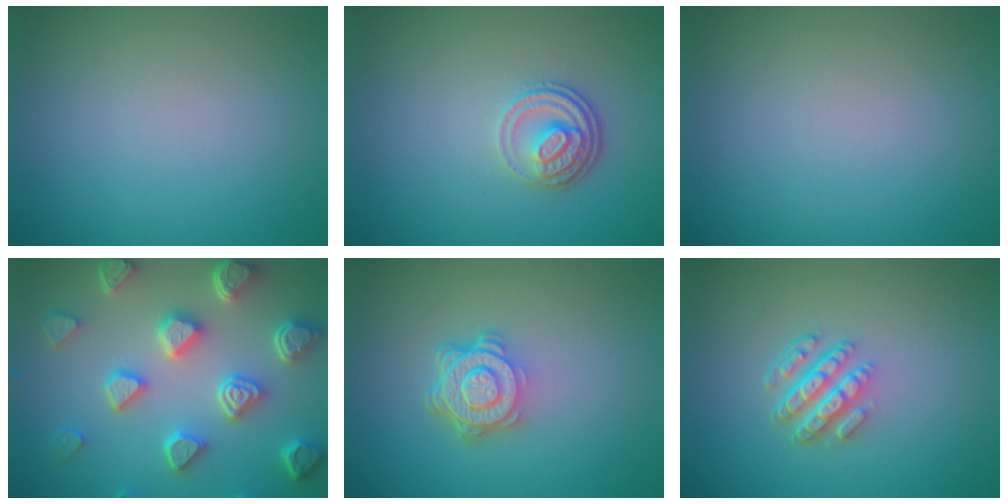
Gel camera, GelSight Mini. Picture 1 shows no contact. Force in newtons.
{"total": 2.8, "press": 2.3, "slide": 1.7}
{"total": 0.0}
{"total": 7.1, "press": 5.7, "slide": 4.1}
{"total": 4.9, "press": 3.5, "slide": 3.5}
{"total": 4.3, "press": 3.1, "slide": 3.0}